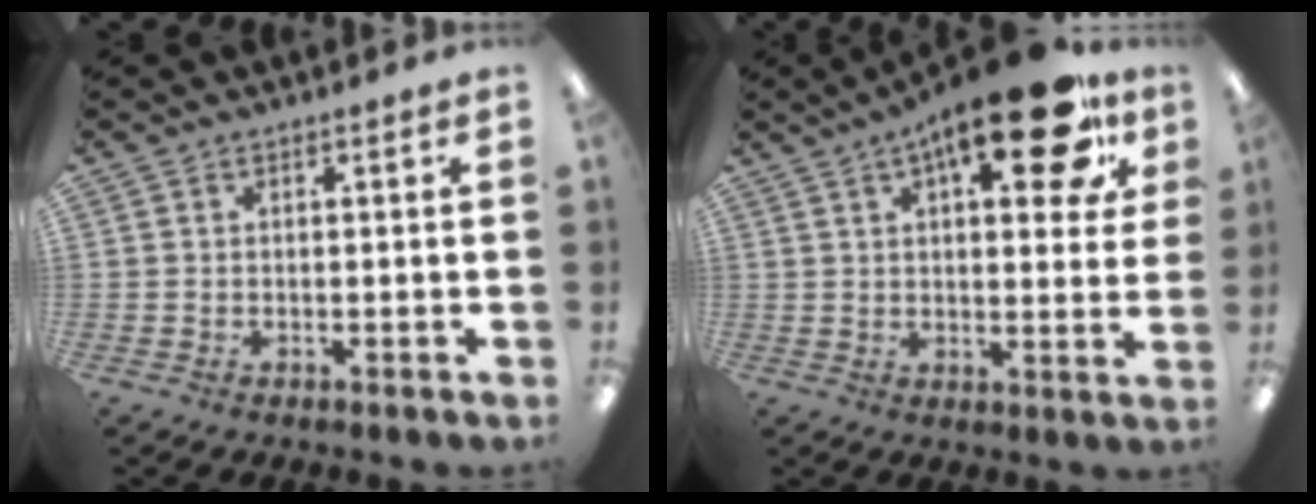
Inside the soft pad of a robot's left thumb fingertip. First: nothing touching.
{"total": 20.3, "force": [10.5, 7.7, 15.6], "torque": [-0.214, -0.039, 0.157]}